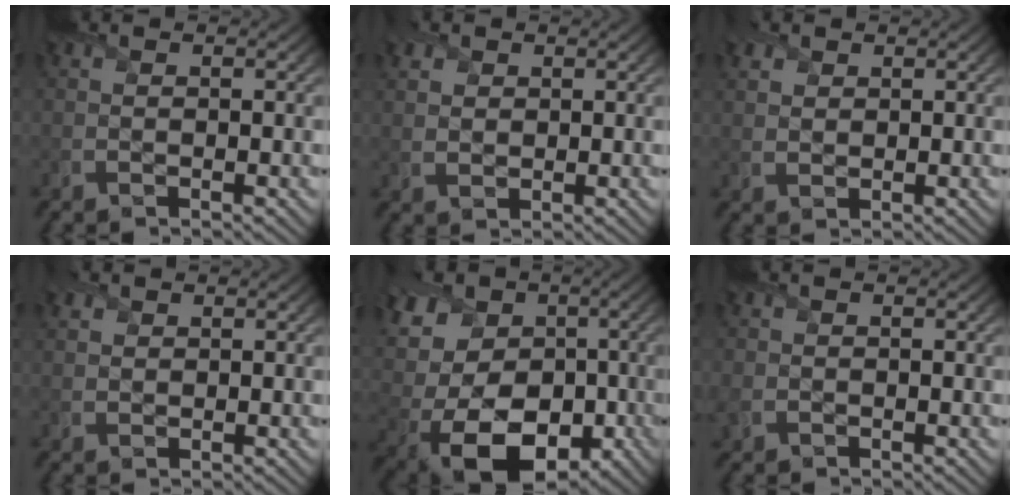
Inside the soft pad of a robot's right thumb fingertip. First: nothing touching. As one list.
[{"total": 2.3, "force": [1.4, 1.6, 1.0], "torque": [-0.028, 0.002, 0.027]}, {"total": 2.0, "force": [1.4, 1.2, 0.8], "torque": [-0.023, 0.003, 0.031]}, {"total": 1.6, "force": [1.1, 1.0, 0.6], "torque": [-0.018, 0.002, 0.024]}, {"total": 17.6, "force": [-0.9, 13.5, 11.2], "torque": [-0.245, 0.005, -0.026]}, {"total": 2.0, "force": [-0.4, 1.8, 0.8], "torque": [-0.029, -0.007, -0.011]}]